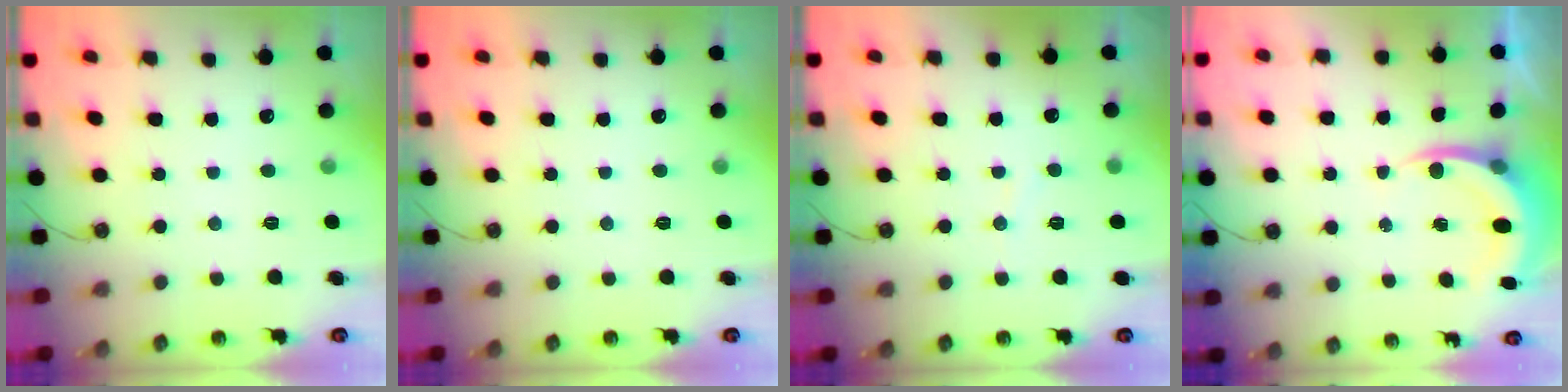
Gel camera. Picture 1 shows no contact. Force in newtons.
{"total": 0.0}
{"total": 3.3, "press": 3.3, "slide": 0.4}
{"total": 5.3, "press": 5.3, "slide": 0.3}